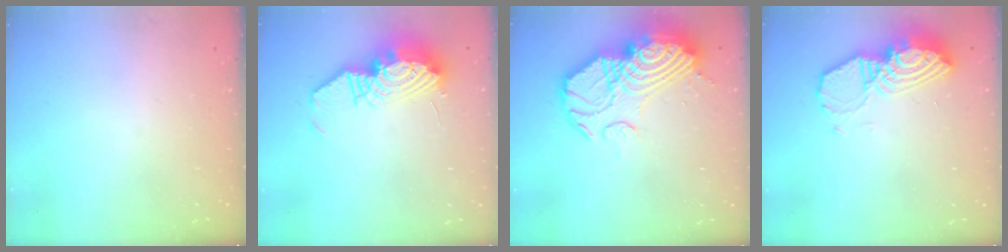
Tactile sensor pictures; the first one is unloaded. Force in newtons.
{"total": 13.2, "press": 13.1, "slide": 1.1}
{"total": 22.8, "press": 22.6, "slide": 2.8}
{"total": 15.7, "press": 15.6, "slide": 1.5}